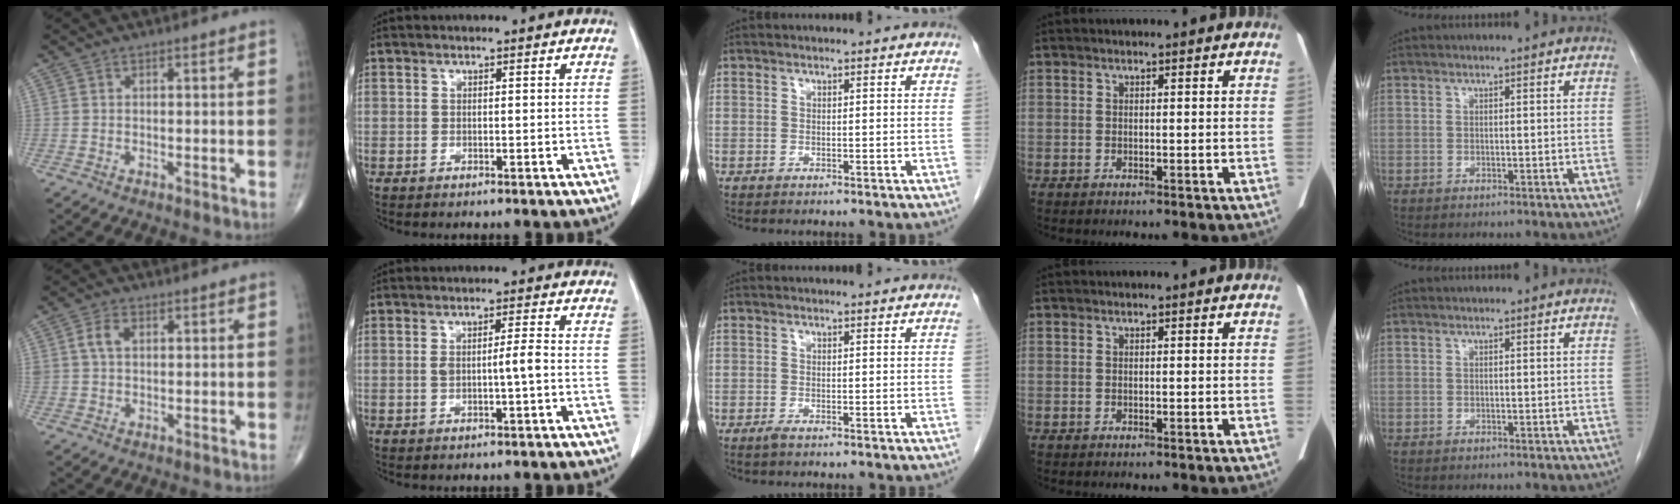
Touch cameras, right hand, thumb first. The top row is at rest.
{"thumb": {"total": 3.4, "force": [0.9, 2.2, 2.4], "torque": [-0.051, 0.005, 0.020]}, "index": {"total": 3.1, "force": [-0.4, 0.0, 3.1], "torque": [-0.060, 0.001, -0.004]}, "middle": {"total": 0.7, "force": [-0.5, 0.0, 0.5], "torque": [-0.013, -0.002, -0.010]}}